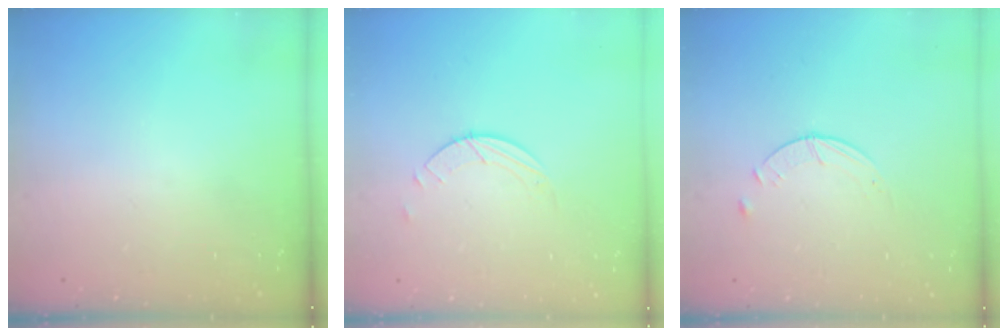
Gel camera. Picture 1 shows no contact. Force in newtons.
{"total": 2.0, "press": 2.0, "slide": 0.2}
{"total": 2.6, "press": 2.5, "slide": 0.3}